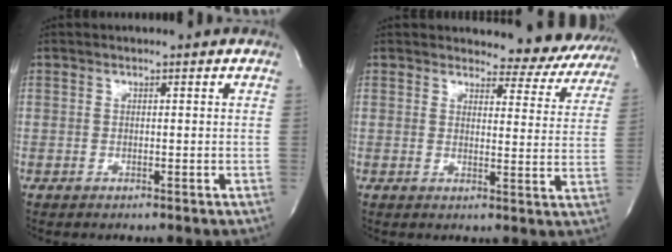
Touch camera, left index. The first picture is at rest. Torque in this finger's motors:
{"motor_torque": [0.96, -0.95, 0.16, 0.02]}